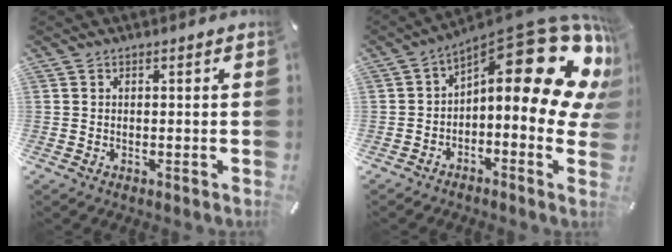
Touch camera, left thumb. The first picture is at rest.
{"total": 20.2, "force": [9.9, 7.4, 16.0], "torque": [-0.200, -0.098, 0.162]}